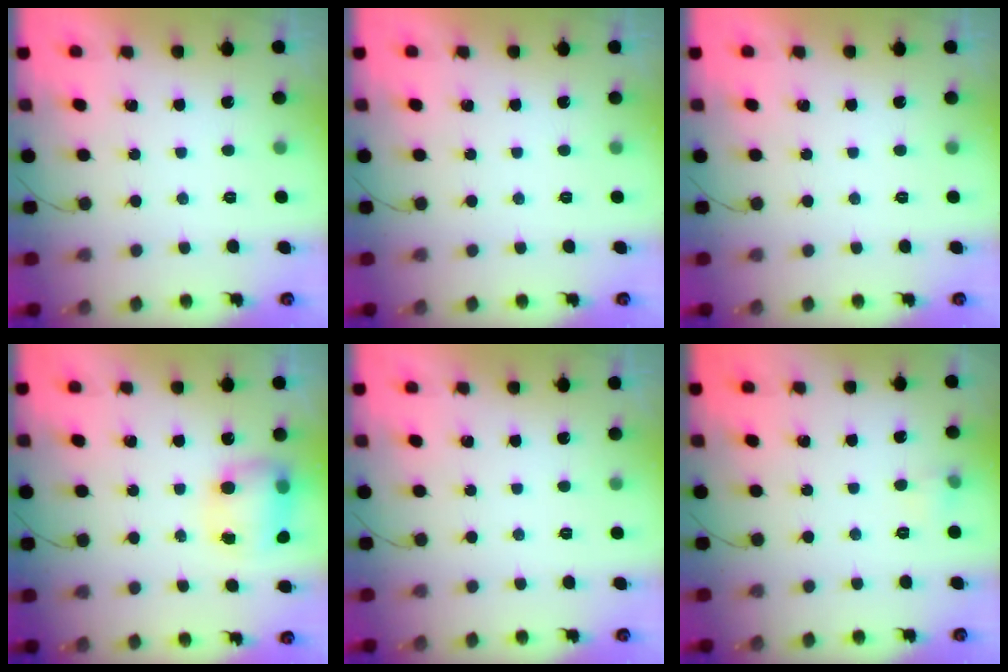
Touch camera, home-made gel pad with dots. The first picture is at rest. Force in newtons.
{"total": 0.0}
{"total": 0.0}
{"total": 8.3, "press": 8.2, "slide": 1.0}
{"total": 0.0}
{"total": 3.7, "press": 3.5, "slide": 1.0}